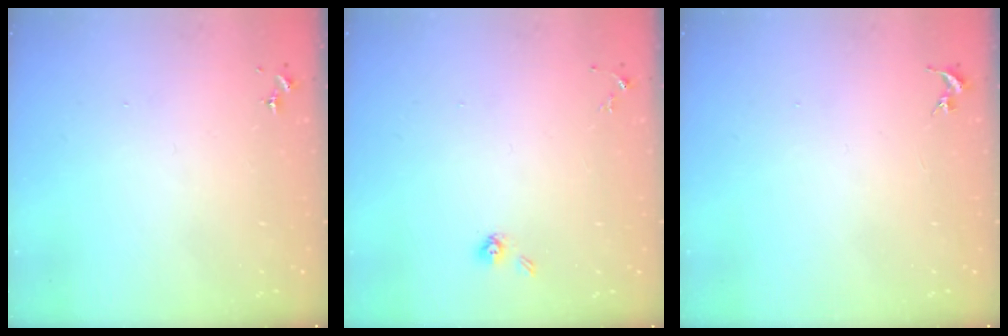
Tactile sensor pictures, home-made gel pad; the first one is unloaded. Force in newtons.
{"total": 4.0, "press": 3.6, "slide": 1.8}
{"total": 0.0}